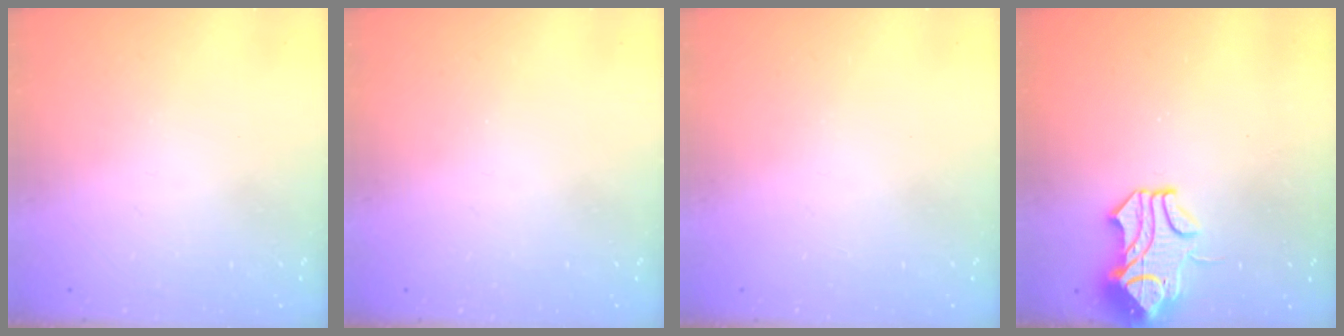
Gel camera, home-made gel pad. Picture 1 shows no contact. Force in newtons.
{"total": 0.0}
{"total": 0.0}
{"total": 2.0, "press": 1.2, "slide": 1.5}